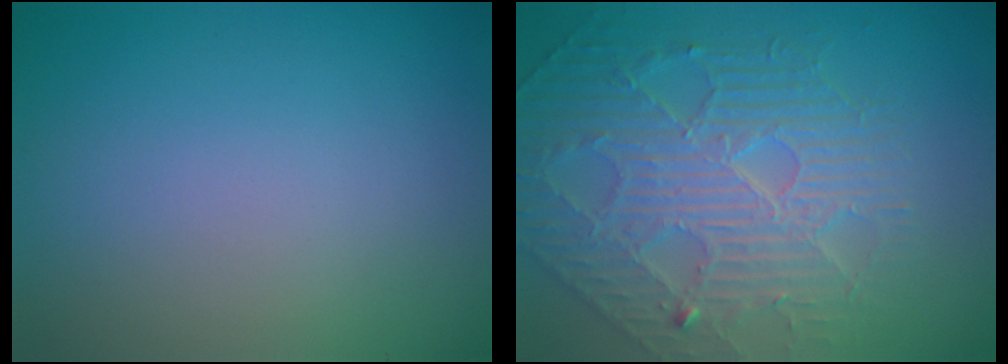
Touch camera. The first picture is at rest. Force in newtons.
{"total": 5.0, "press": 4.8, "slide": 1.5}